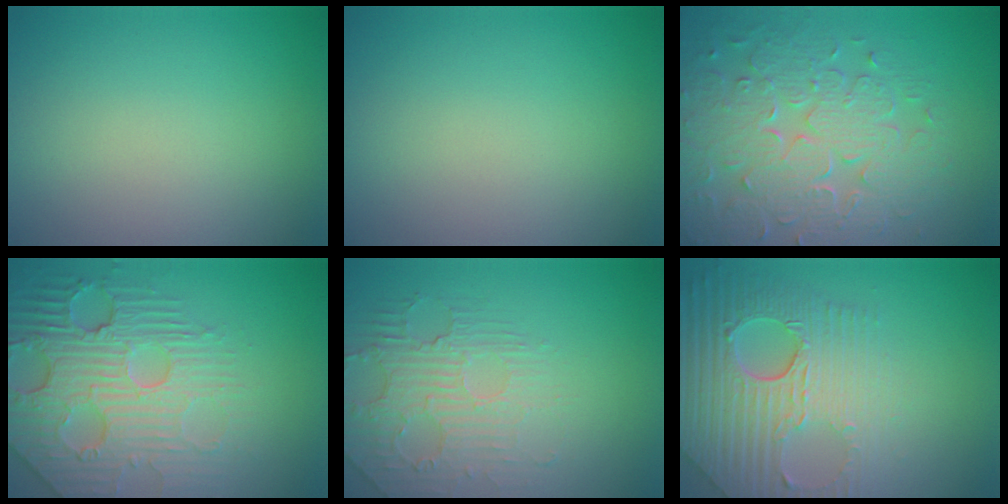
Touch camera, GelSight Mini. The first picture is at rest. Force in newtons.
{"total": 0.0}
{"total": 8.1, "press": 5.9, "slide": 5.6}
{"total": 6.7, "press": 5.5, "slide": 3.8}
{"total": 2.5, "press": 1.9, "slide": 1.6}
{"total": 9.0, "press": 6.1, "slide": 6.6}